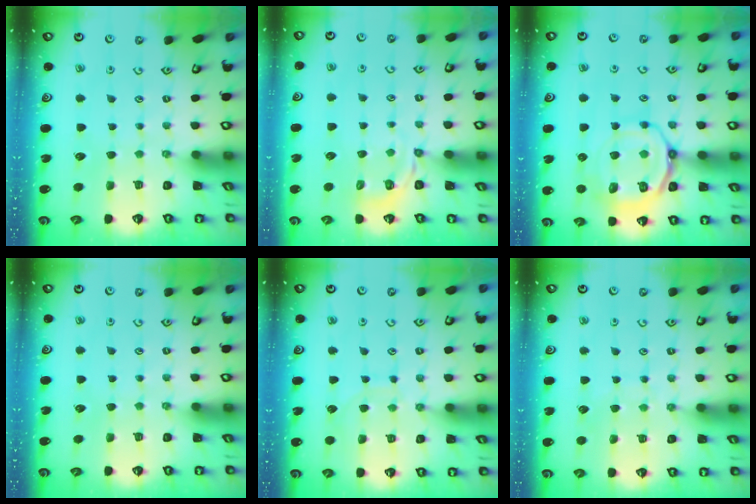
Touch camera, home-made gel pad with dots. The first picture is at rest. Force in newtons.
{"total": 2.8, "press": 2.1, "slide": 1.8}
{"total": 13.7, "press": 13.6, "slide": 1.5}
{"total": 0.0}
{"total": 7.6, "press": 7.5, "slide": 0.7}
{"total": 6.2, "press": 6.2, "slide": 0.7}